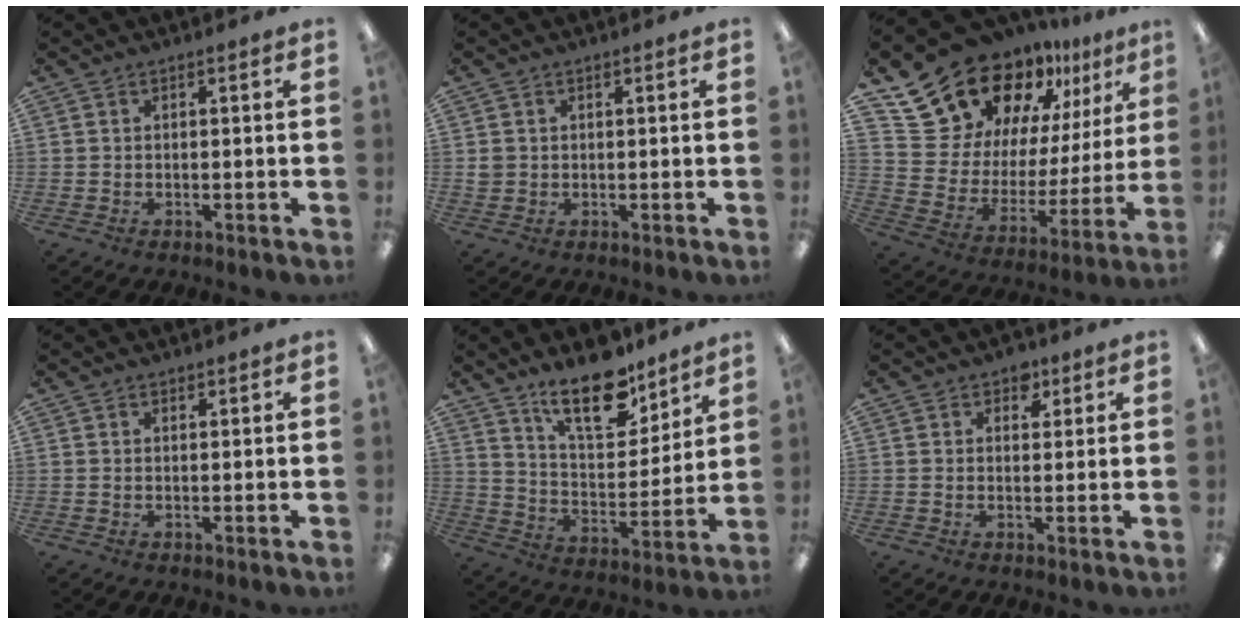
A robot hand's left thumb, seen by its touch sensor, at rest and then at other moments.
{"total": 1.6, "force": [0.4, 1.5, 0.2], "torque": [-0.006, 0.002, 0.006]}
{"total": 21.6, "force": [17.9, 10.6, 5.8], "torque": [-0.119, -0.140, 0.336]}
{"total": 0.8, "force": [0.6, 0.4, 0.1], "torque": [-0.003, -0.001, 0.012]}
{"total": 17.1, "force": [12.7, 6.9, 9.0], "torque": [-0.145, -0.077, 0.221]}
{"total": 3.3, "force": [1.9, 2.4, 1.2], "torque": [-0.004, -0.003, 0.030]}